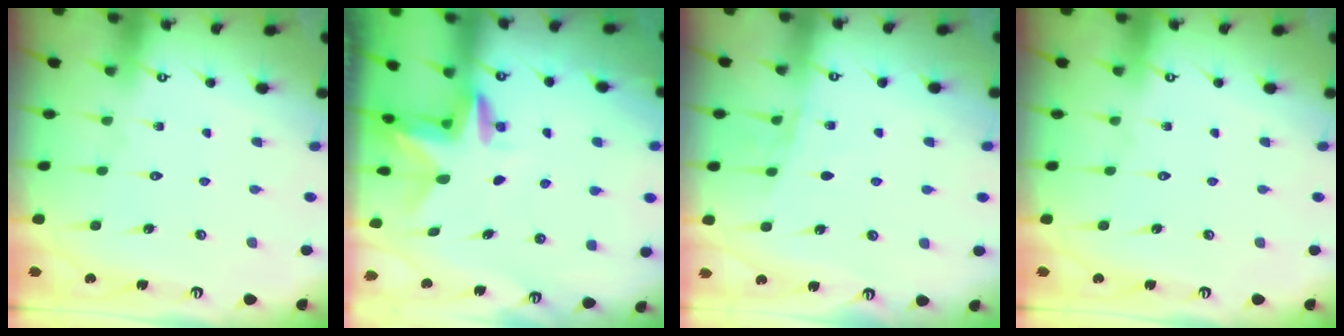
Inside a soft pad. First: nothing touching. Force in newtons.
{"total": 3.0, "press": 2.9, "slide": 0.2}
{"total": 4.7, "press": 4.5, "slide": 1.5}
{"total": 0.0}